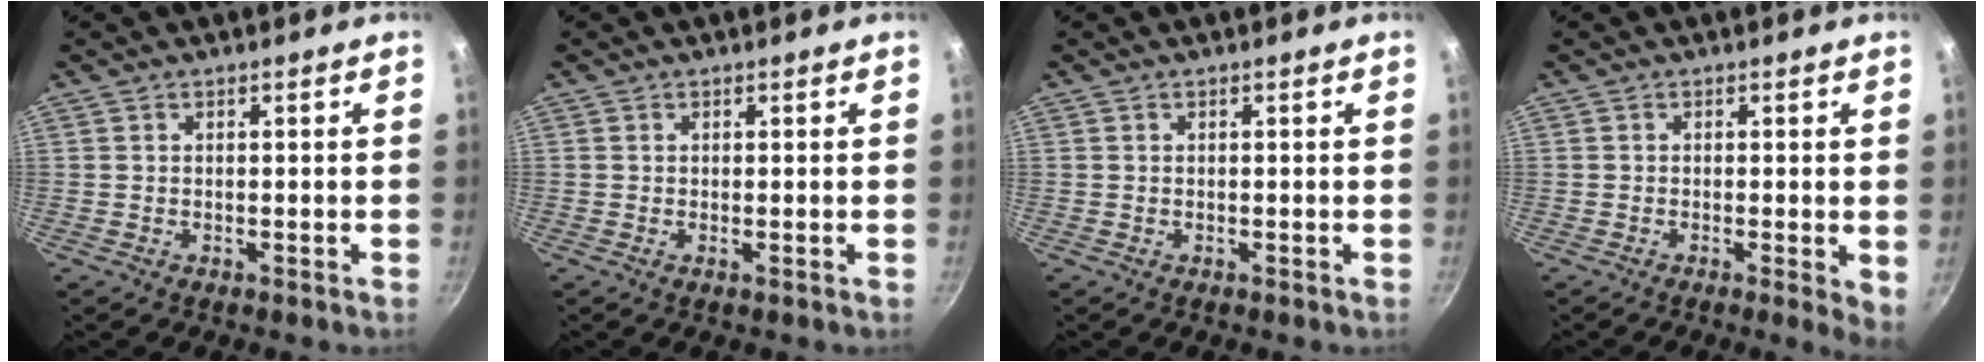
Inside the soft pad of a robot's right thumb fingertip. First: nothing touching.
{"total": 0.0}
{"total": 0.0}
{"total": 3.3, "force": [-0.4, 1.0, 3.2], "torque": [-0.037, -0.007, -0.007]}